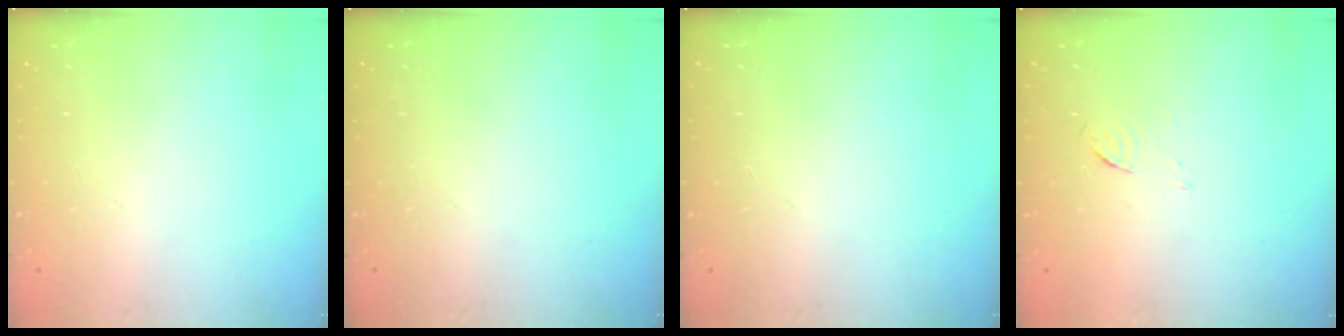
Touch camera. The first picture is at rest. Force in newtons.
{"total": 0.0}
{"total": 0.0}
{"total": 3.9, "press": 3.7, "slide": 1.2}